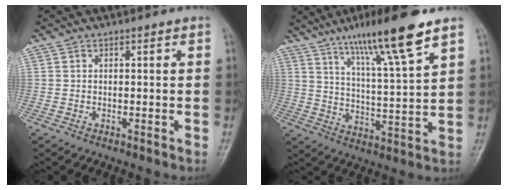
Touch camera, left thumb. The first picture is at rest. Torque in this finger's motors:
{"motor_torque": [0.84, 0.04, 1.40, -1.35, 0.34]}